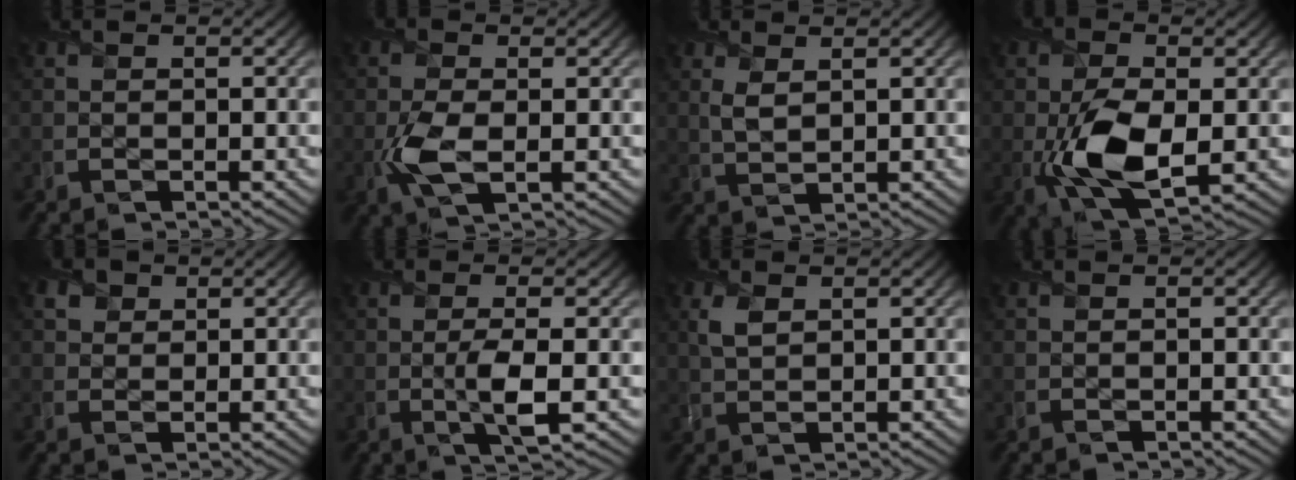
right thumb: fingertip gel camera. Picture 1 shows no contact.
{"total": 4.8, "force": [-1.0, 2.4, 4.0], "torque": [-0.097, -0.006, -0.022]}
{"total": 2.6, "force": [1.3, 1.2, 2.0], "torque": [-0.054, -0.001, 0.029]}
{"total": 9.5, "force": [-1.6, 5.2, 7.8], "torque": [-0.173, -0.018, -0.025]}
{"total": 2.0, "force": [1.2, 1.6, 0.2], "torque": [-0.009, -0.001, 0.023]}
{"total": 3.5, "force": [-0.4, 0.6, 3.4], "torque": [-0.066, -0.003, -0.009]}
{"total": 2.6, "force": [1.2, 1.3, 1.9], "torque": [-0.051, 0.002, 0.027]}
{"total": 0.0}